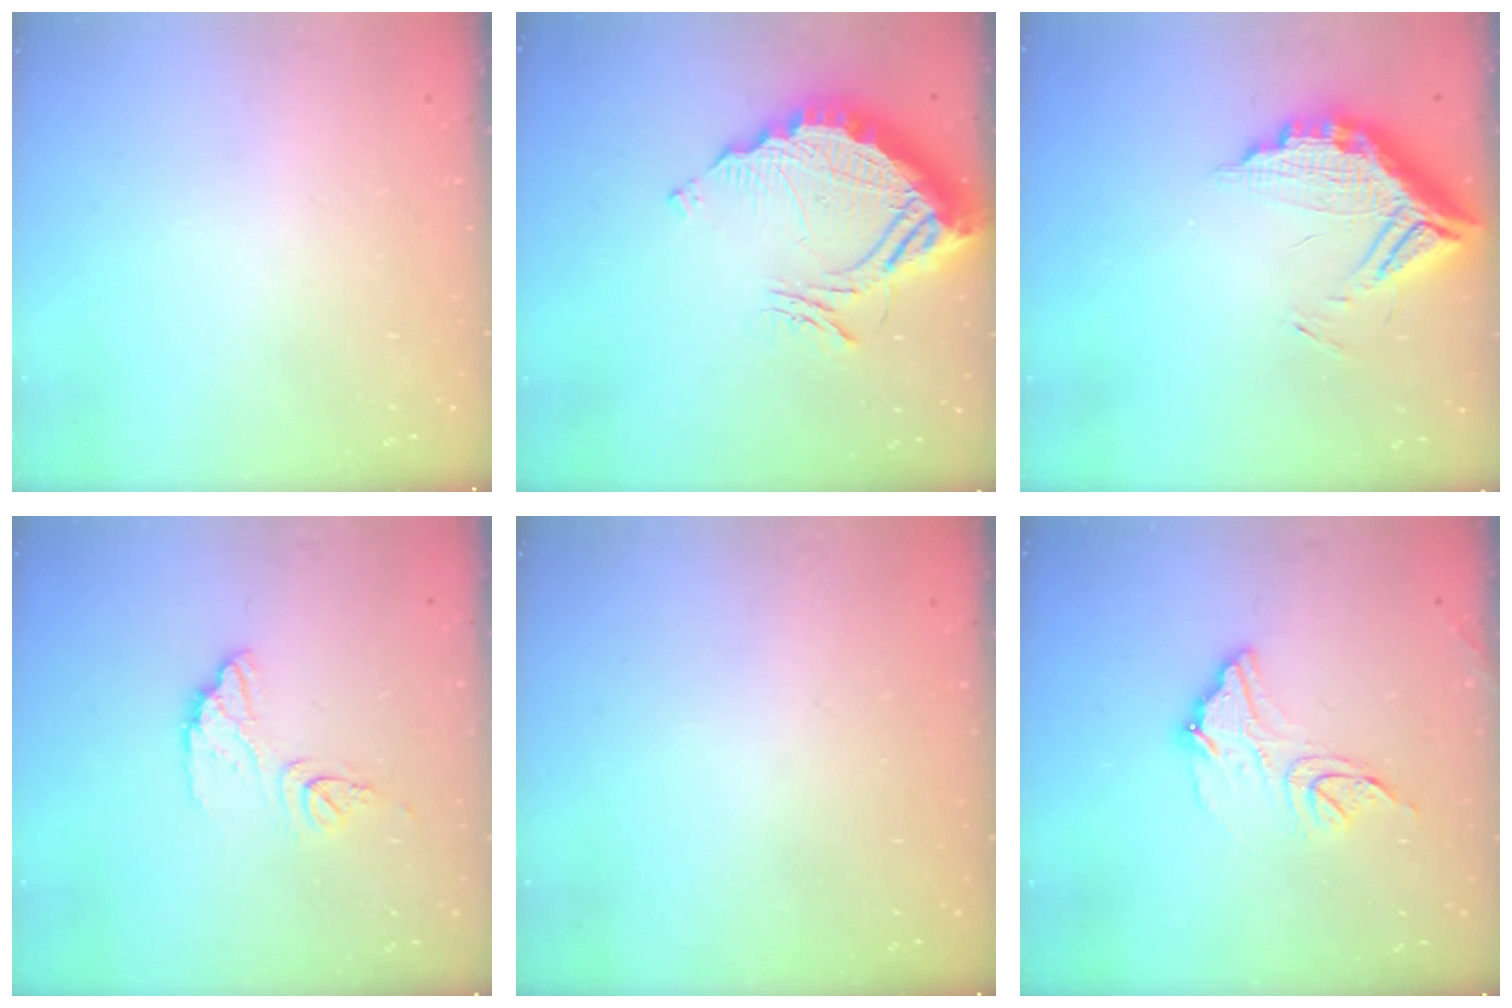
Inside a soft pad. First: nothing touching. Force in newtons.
{"total": 15.9, "press": 15.8, "slide": 1.2}
{"total": 13.7, "press": 13.6, "slide": 1.3}
{"total": 10.1, "press": 10.0, "slide": 0.8}
{"total": 3.5, "press": 3.5, "slide": 0.1}
{"total": 12.2, "press": 12.2, "slide": 0.6}